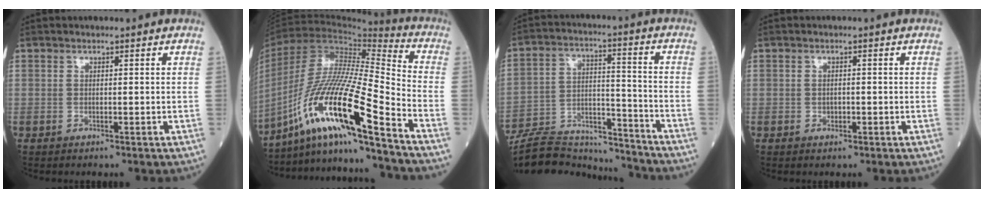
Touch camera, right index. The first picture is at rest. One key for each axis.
{"total": 19.9, "fx": -13.0, "fy": -0.6, "fz": 15.1, "tx": -0.321, "ty": -0.019, "tz": -0.241}
{"total": 17.5, "fx": -16.8, "fy": 3.4, "fz": 3.9, "tx": -0.085, "ty": 0.022, "tz": -0.266}
{"total": 0.8, "fx": -0.1, "fy": 0.6, "fz": 0.5, "tx": -0.011, "ty": 0.001, "tz": 0.001}